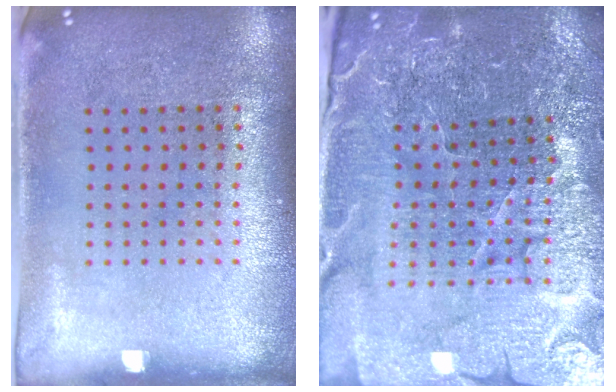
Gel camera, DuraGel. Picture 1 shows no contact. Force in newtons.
{"total": 4.9, "press": 4.7, "slide": 1.4}